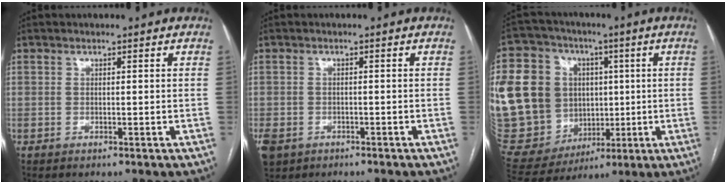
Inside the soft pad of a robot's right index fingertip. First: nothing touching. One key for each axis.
{"total": 7.5, "fx": -4.3, "fy": 5.4, "fz": 3.0, "tx": -0.082, "ty": -0.005, "tz": -0.060}
{"total": 28.6, "fx": 2.5, "fy": 22.7, "fz": 17.3, "tx": -0.428, "ty": 0.067, "tz": 0.075}